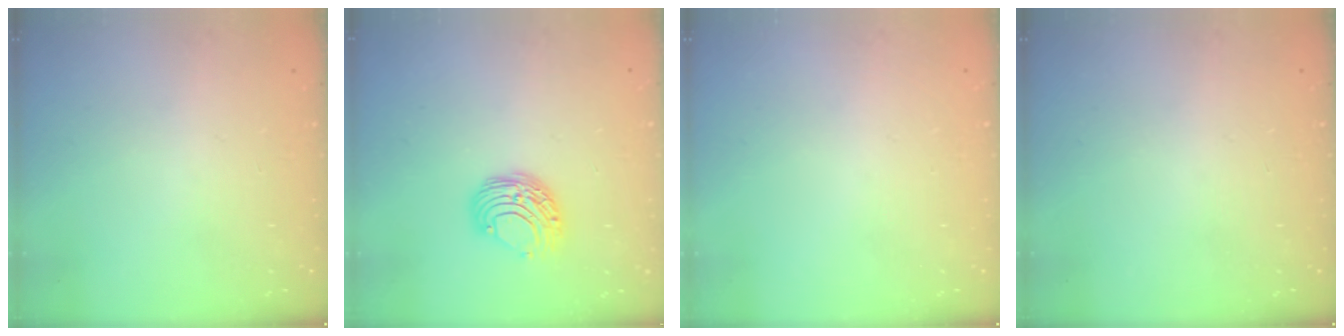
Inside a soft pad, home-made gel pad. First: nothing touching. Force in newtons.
{"total": 8.5, "press": 8.5, "slide": 0.4}
{"total": 0.0}
{"total": 0.0}